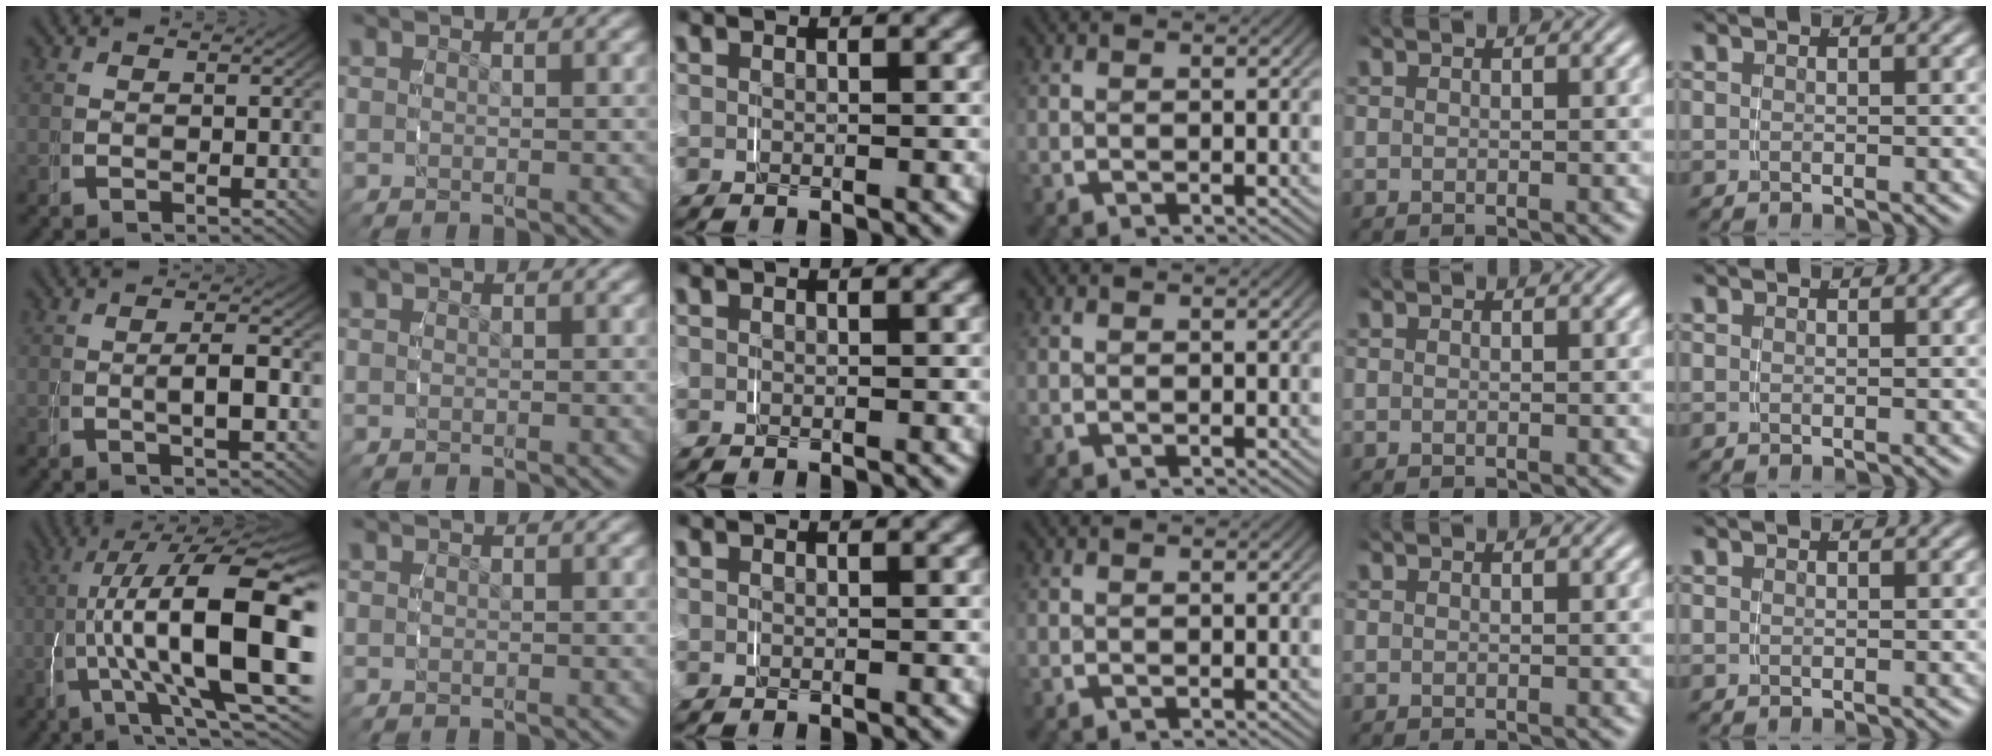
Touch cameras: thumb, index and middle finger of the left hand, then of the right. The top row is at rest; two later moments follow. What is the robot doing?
{"motion": "grasp_and_lifting", "object": "pencil case"}